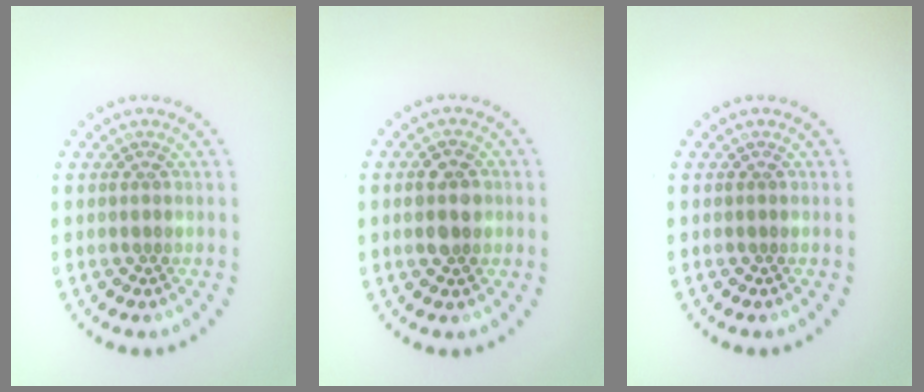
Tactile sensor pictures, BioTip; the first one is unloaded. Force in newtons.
{"total": 2.9, "press": 2.9, "slide": 0.1}
{"total": 0.0}